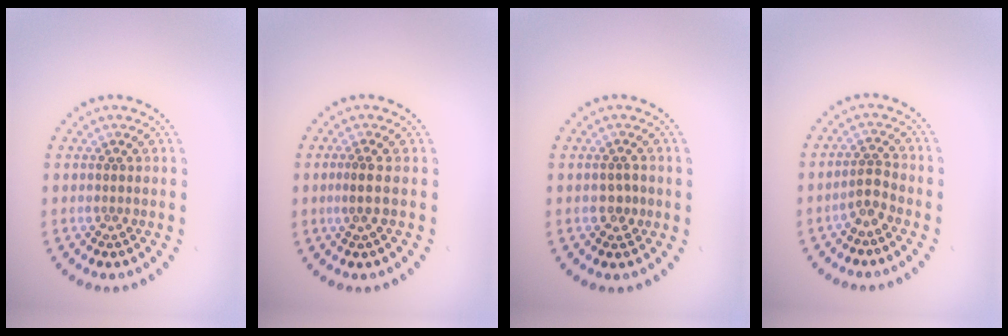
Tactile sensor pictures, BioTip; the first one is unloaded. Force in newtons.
{"total": 1.5, "press": 1.2, "slide": 0.8}
{"total": 1.5, "press": 1.4, "slide": 0.4}
{"total": 2.0, "press": 1.5, "slide": 1.3}